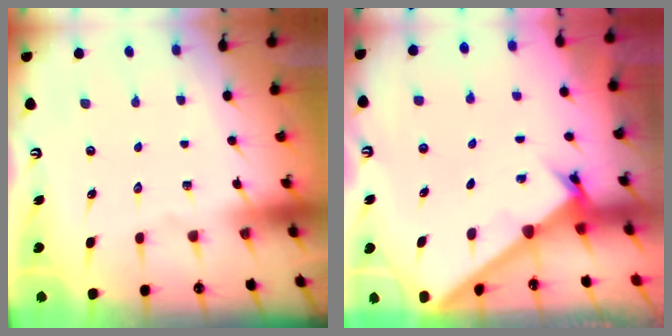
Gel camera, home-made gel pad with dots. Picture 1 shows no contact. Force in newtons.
{"total": 1.8, "press": 1.8, "slide": 0.2}